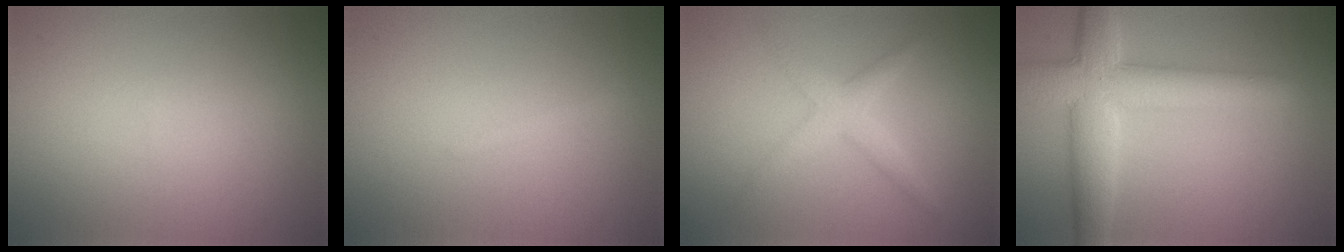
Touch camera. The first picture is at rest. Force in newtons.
{"total": 0.6, "press": 0.6, "slide": 0.1}
{"total": 2.6, "press": 2.6, "slide": 0.1}
{"total": 6.8, "press": 6.8, "slide": 0.2}